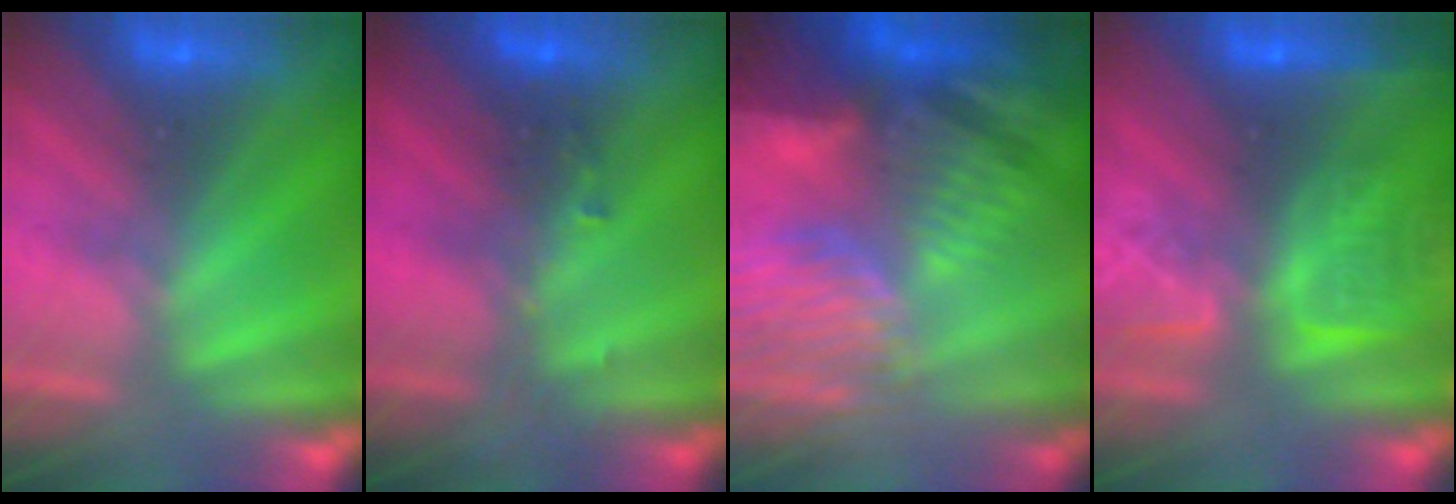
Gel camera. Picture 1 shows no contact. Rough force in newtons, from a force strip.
{"total": 2.7}
{"total": 11.8}
{"total": 8.0}